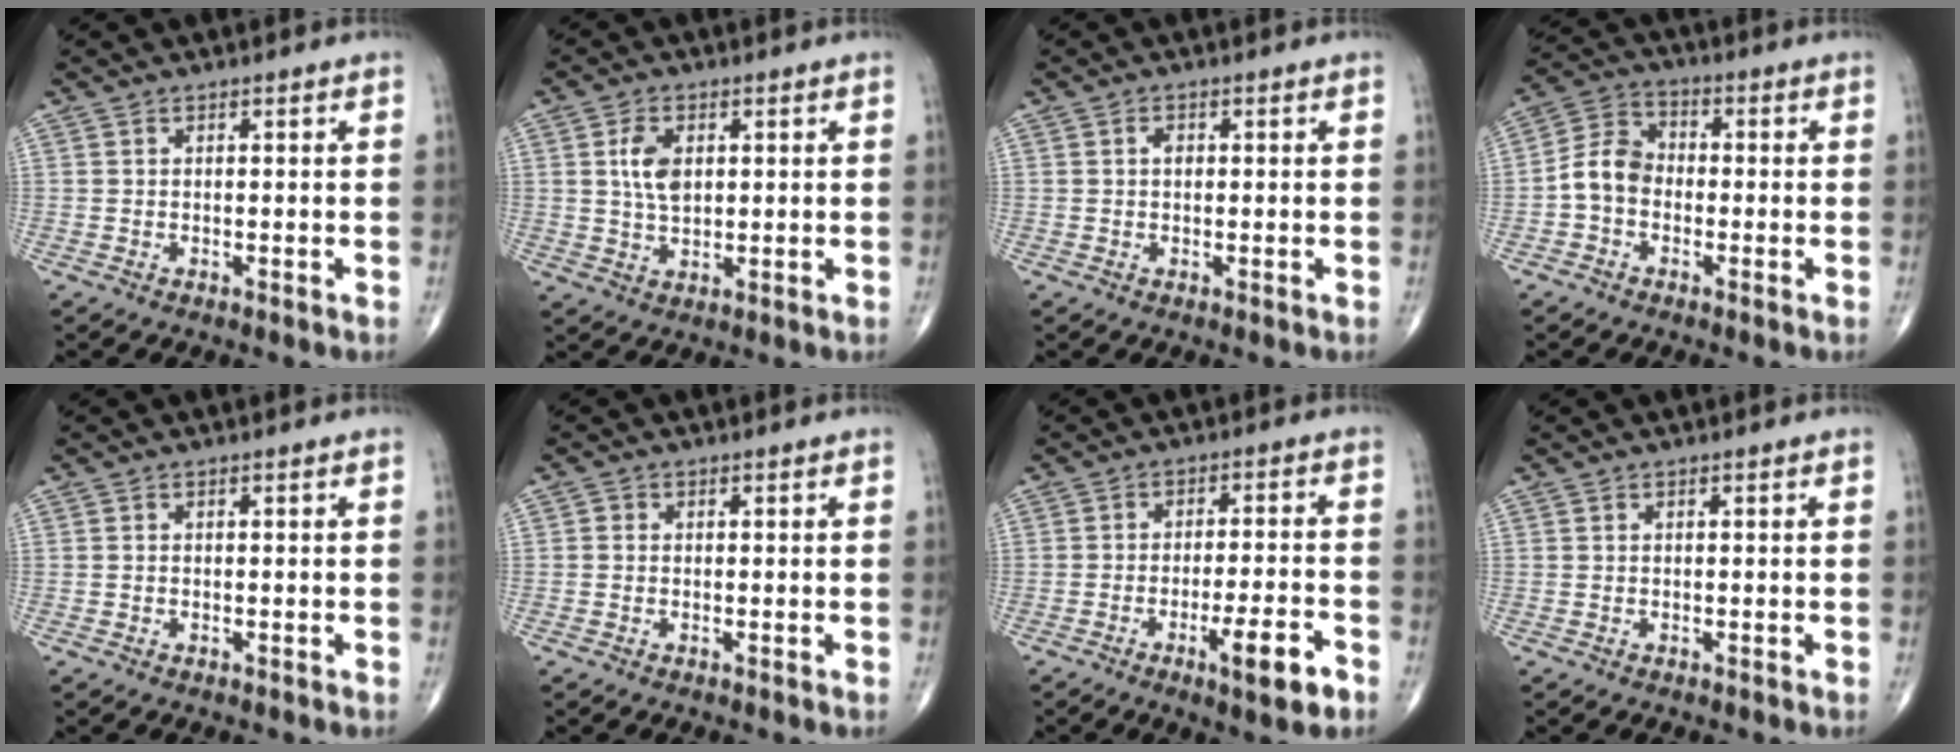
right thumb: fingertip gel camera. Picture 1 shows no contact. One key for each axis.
{"total": 5.7, "fx": 1.3, "fy": 3.5, "fz": 4.4, "tx": -0.078, "ty": -0.006, "tz": 0.024}
{"total": 1.4, "fx": 0.2, "fy": 1.0, "fz": 1.0, "tx": -0.011, "ty": 0.002, "tz": -0.001}
{"total": 7.1, "fx": -1.6, "fy": 5.4, "fz": 4.2, "tx": -0.067, "ty": 0.030, "tz": -0.047}
{"total": 0.0}
{"total": 0.8, "fx": -0.1, "fy": 0.7, "fz": 0.3, "tx": -0.001, "ty": 0.002, "tz": -0.005}
{"total": 8.6, "fx": -4.3, "fy": 1.7, "fz": 7.3, "tx": -0.114, "ty": 0.018, "tz": -0.060}
{"total": 0.0}